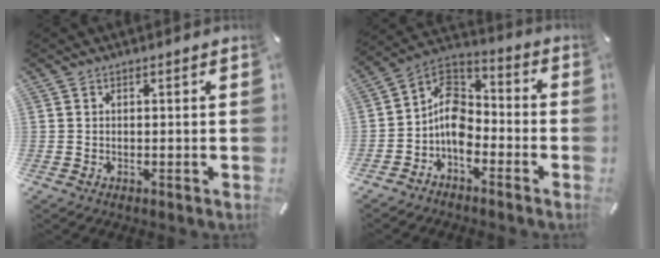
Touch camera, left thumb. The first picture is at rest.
{"total": 9.8, "force": [-4.7, 6.9, 5.2], "torque": [-0.112, 0.019, -0.089]}